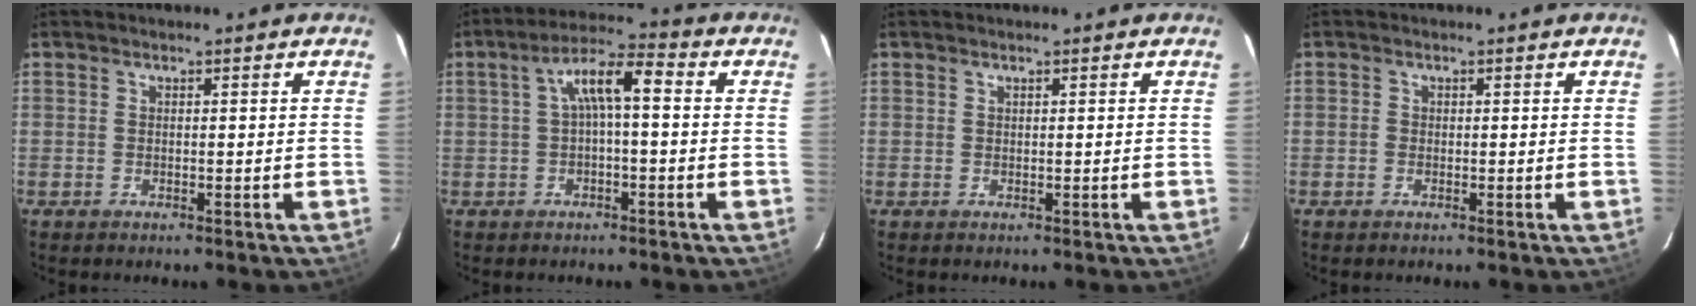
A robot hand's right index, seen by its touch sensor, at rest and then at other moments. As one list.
[{"total": 6.8, "force": [0.3, 1.9, 6.6], "torque": [-0.126, 0.023, 0.007]}, {"total": 0.5, "force": [0.2, 0.4, -0.1], "torque": [0.003, 0.002, 0.004]}, {"total": 0.6, "force": [-0.3, 0.5, 0.1], "torque": [-0.001, -0.001, -0.008]}]